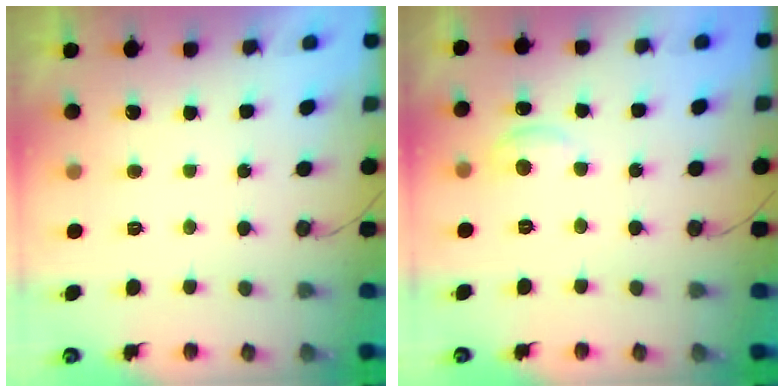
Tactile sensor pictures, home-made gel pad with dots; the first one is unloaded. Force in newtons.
{"total": 4.2, "press": 4.2, "slide": 0.6}